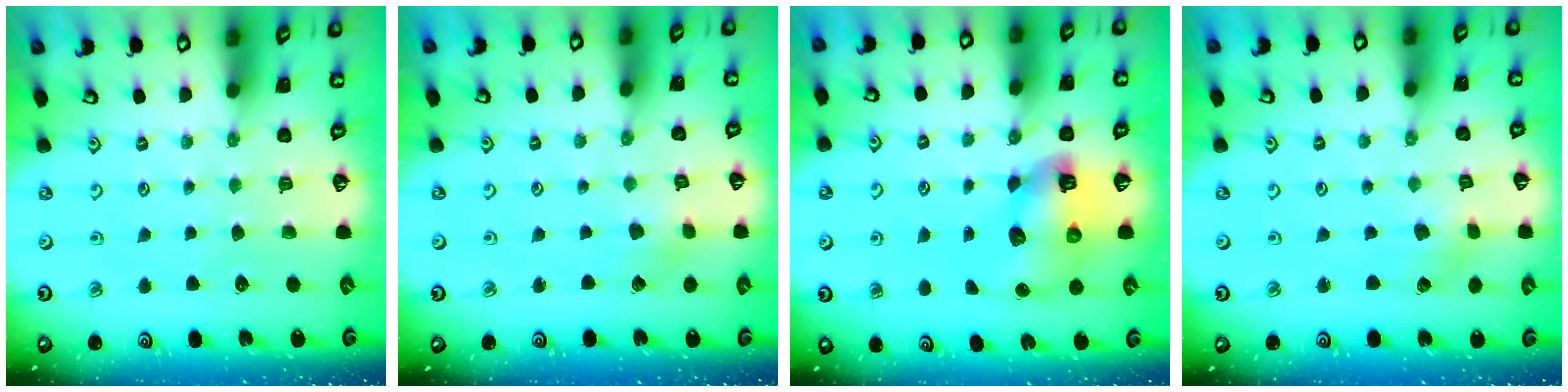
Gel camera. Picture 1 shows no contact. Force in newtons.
{"total": 2.6, "press": 2.6, "slide": 0.5}
{"total": 10.2, "press": 10.1, "slide": 1.4}
{"total": 2.6, "press": 2.6, "slide": 0.5}